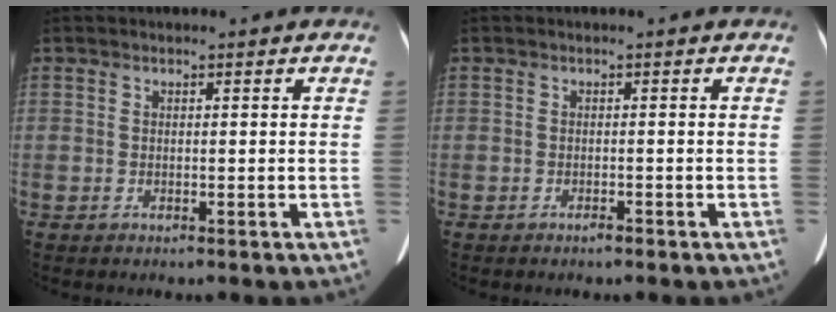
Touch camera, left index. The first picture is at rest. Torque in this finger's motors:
{"motor_torque": [0.11, 0.07, 0.01, 0.00]}